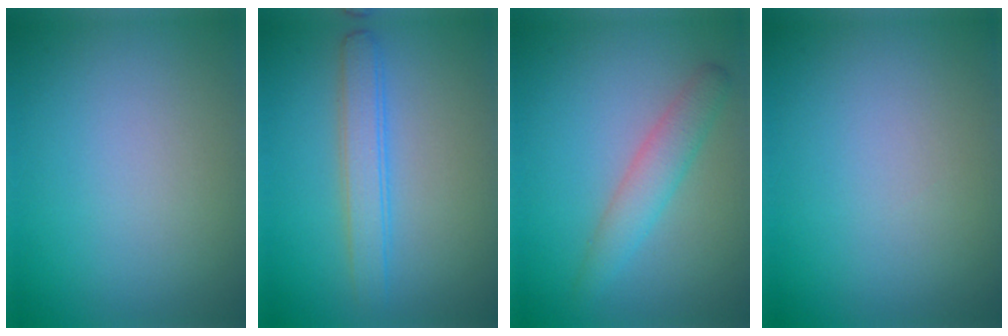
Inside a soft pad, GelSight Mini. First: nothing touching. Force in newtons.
{"total": 2.9, "press": 2.9, "slide": 0.1}
{"total": 2.7, "press": 2.7, "slide": 0.0}
{"total": 0.0}